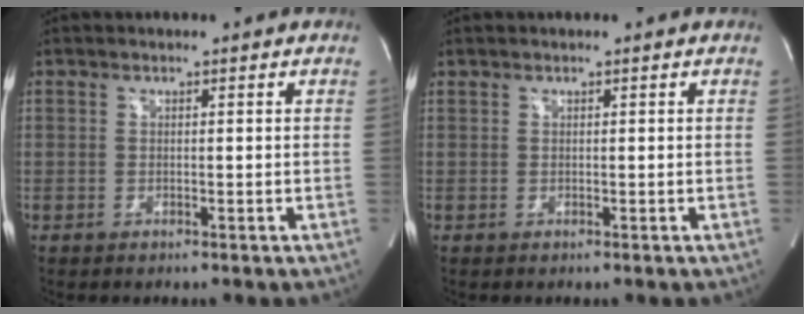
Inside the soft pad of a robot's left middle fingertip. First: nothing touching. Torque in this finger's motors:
{"motor_torque": [-0.13, -0.21, 0.03, 0.01]}